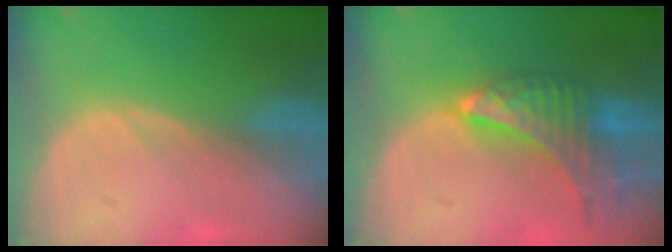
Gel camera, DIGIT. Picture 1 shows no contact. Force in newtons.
{"total": 9.5, "press": 8.4, "slide": 4.3}